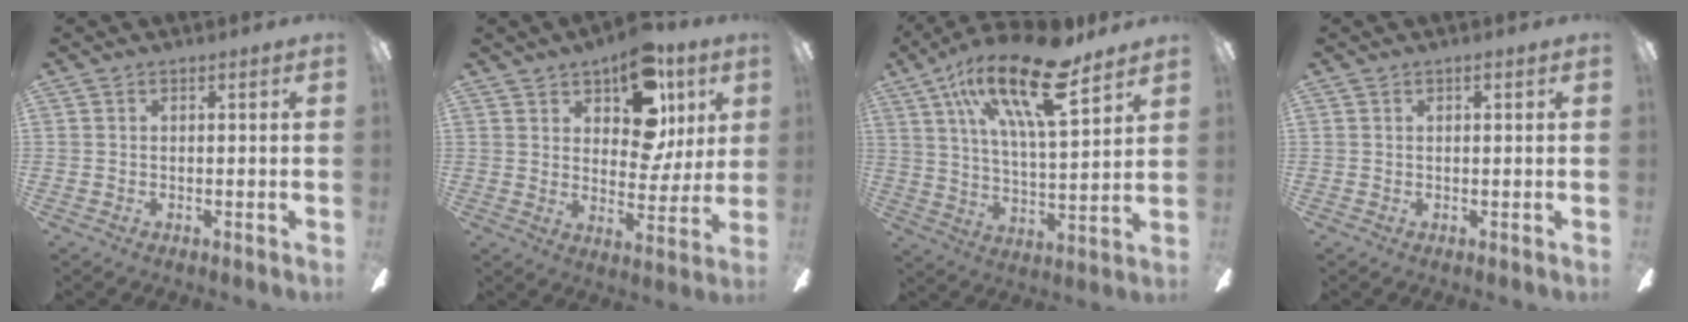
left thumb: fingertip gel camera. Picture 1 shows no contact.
{"total": 15.0, "force": [8.3, 8.6, 9.1], "torque": [-0.129, -0.033, 0.146]}
{"total": 22.9, "force": [13.9, 7.7, 16.4], "torque": [-0.288, -0.068, 0.229]}
{"total": 0.8, "force": [0.4, 0.3, 0.6], "torque": [-0.013, 0.002, 0.007]}